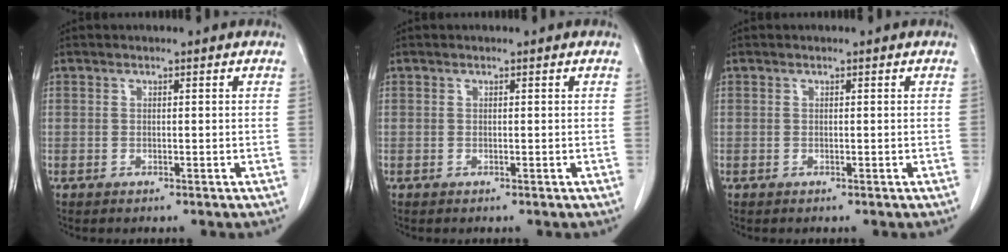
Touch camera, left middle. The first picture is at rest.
{"total": 0.0}
{"total": 0.0}